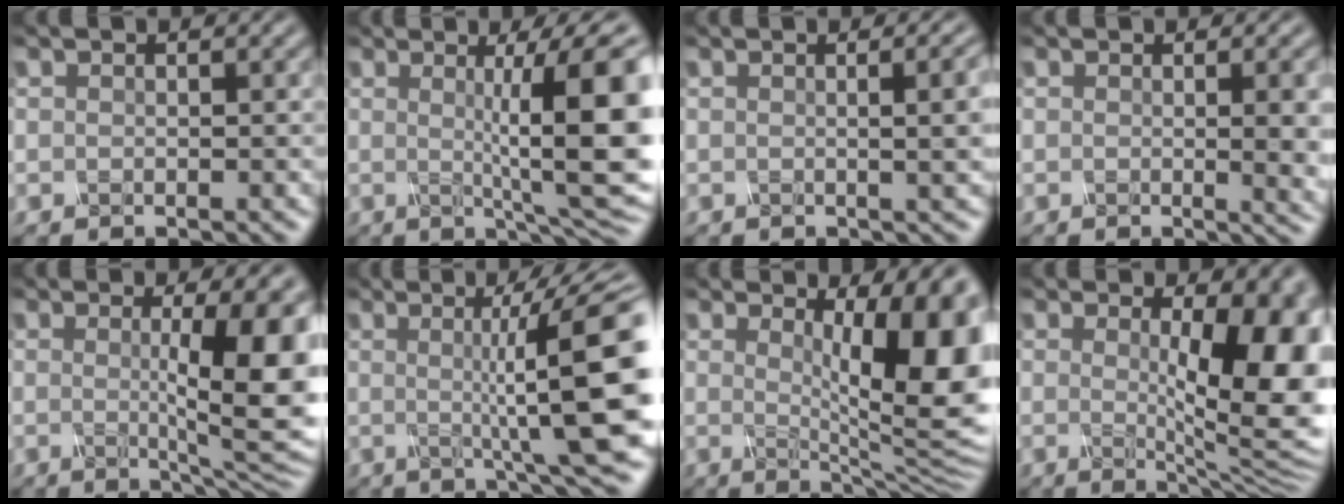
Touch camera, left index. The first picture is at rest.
{"total": 12.2, "force": [0.8, 2.6, 11.9], "torque": [-0.131, 0.009, 0.015]}
{"total": 5.8, "force": [0.4, 2.4, 5.3], "torque": [-0.027, 0.017, 0.001]}
{"total": 4.8, "force": [0.1, 1.5, 4.5], "torque": [-0.042, -0.002, 0.004]}
{"total": 9.8, "force": [0.6, 2.4, 9.5], "torque": [-0.117, -0.009, 0.011]}
{"total": 11.1, "force": [0.5, 1.7, 10.9], "torque": [-0.131, 0.006, 0.006]}
{"total": 12.2, "force": [2.0, 3.4, 11.5], "torque": [-0.128, -0.013, 0.032]}
{"total": 11.7, "force": [0.6, 3.4, 11.2], "torque": [-0.120, -0.008, 0.011]}